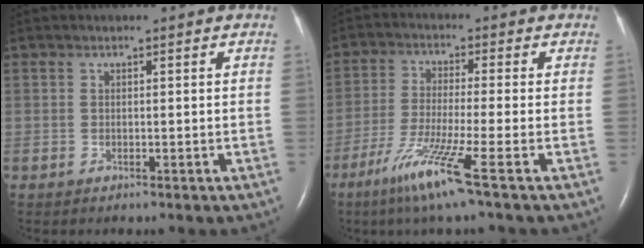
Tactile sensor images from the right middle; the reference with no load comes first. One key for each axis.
{"total": 9.2, "fx": -5.2, "fy": -1.5, "fz": 7.5, "tx": -0.149, "ty": -0.035, "tz": -0.103}